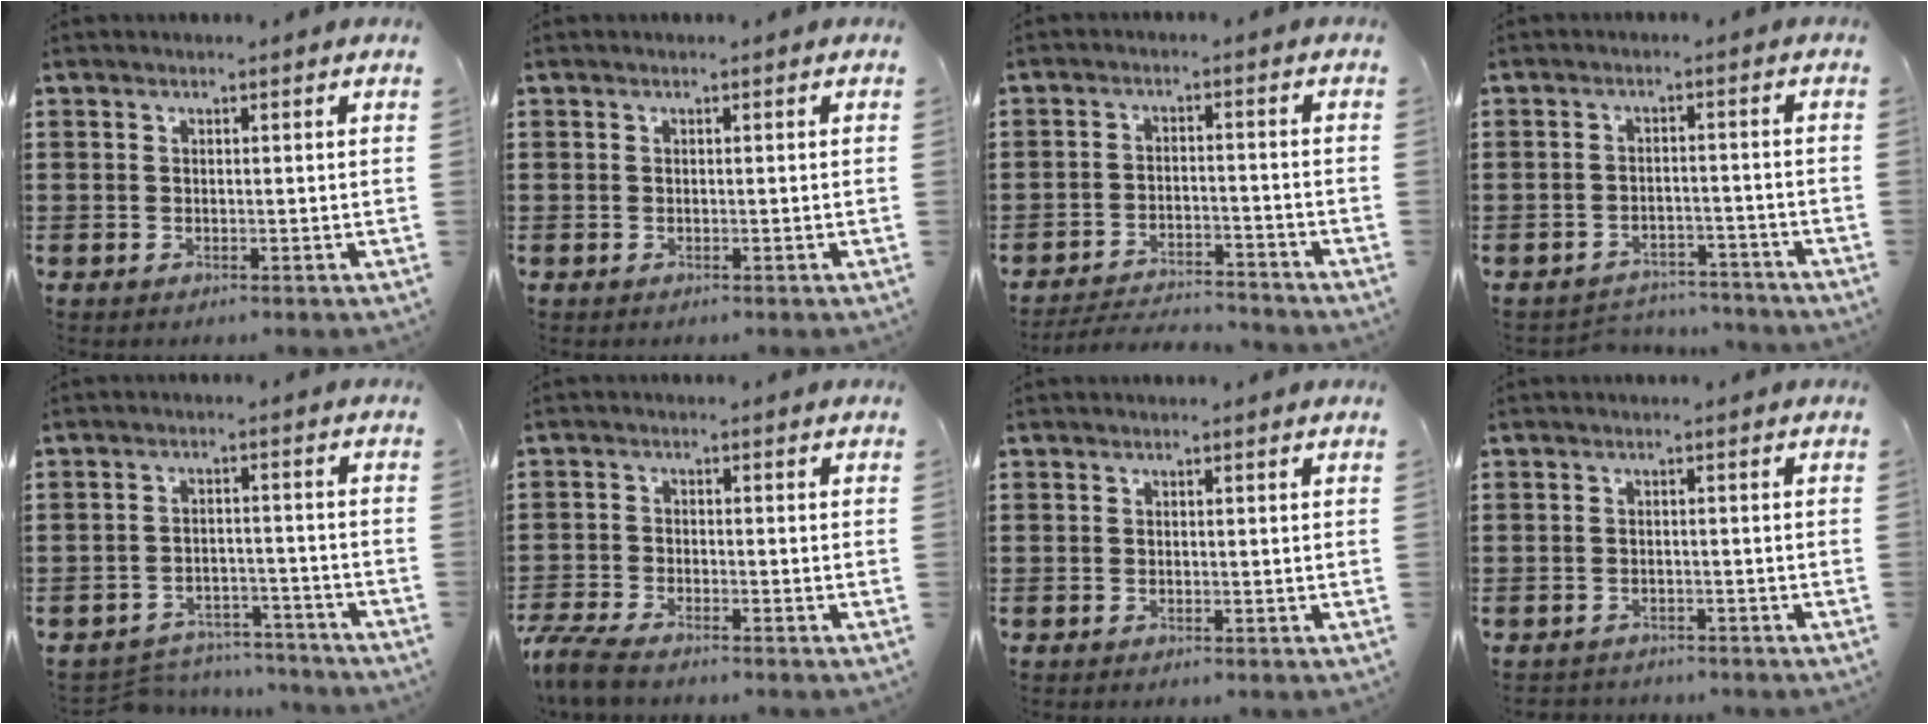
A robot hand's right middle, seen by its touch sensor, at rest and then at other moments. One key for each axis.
{"total": 0.0}
{"total": 4.0, "fx": -3.9, "fy": 0.4, "fz": 0.5, "tx": -0.012, "ty": 0.006, "tz": -0.083}
{"total": 3.3, "fx": -3.3, "fy": 0.6, "fz": -0.1, "tx": -0.007, "ty": 0.001, "tz": -0.070}
{"total": 4.4, "fx": -4.3, "fy": 0.7, "fz": 0.0, "tx": -0.006, "ty": 0.006, "tz": -0.092}
{"total": 4.2, "fx": -3.8, "fy": 0.4, "fz": 1.7, "tx": -0.056, "ty": -0.012, "tz": -0.082}
{"total": 0.0}
{"total": 1.3, "fx": -1.3, "fy": 0.3, "fz": -0.2, "tx": -0.001, "ty": 0.000, "tz": -0.030}